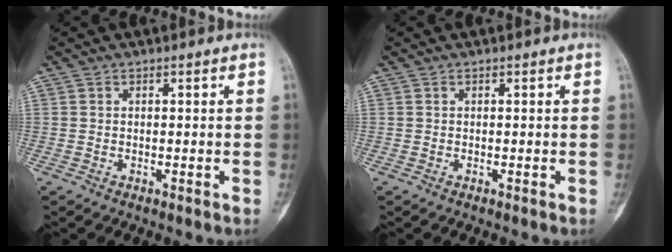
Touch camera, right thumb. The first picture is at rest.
{"total": 0.0}